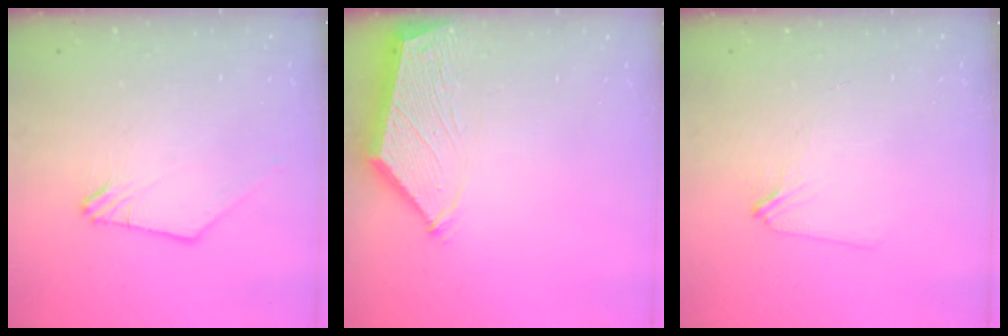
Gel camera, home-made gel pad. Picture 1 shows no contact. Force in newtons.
{"total": 3.3, "press": 3.2, "slide": 0.5}
{"total": 1.8, "press": 1.7, "slide": 0.4}